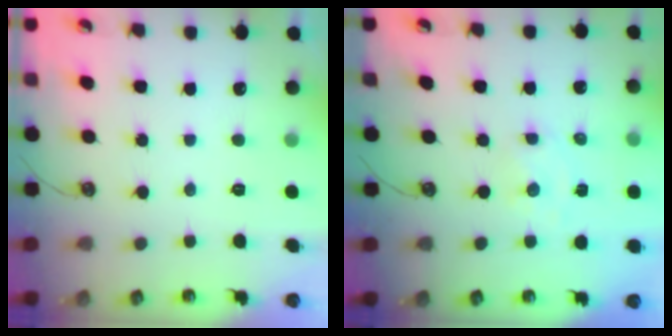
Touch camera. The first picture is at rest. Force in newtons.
{"total": 2.6, "press": 2.6, "slide": 0.1}